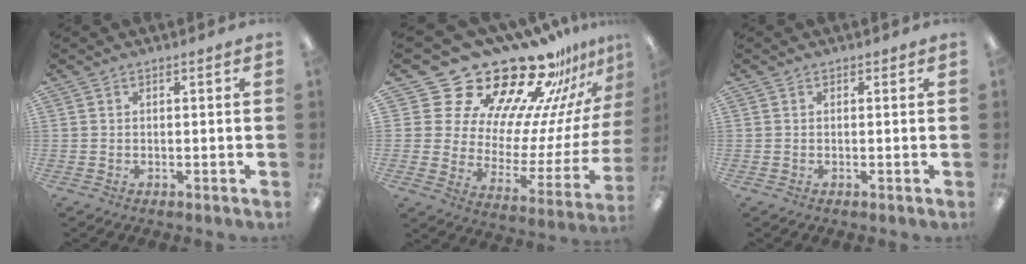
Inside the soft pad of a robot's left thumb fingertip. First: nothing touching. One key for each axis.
{"total": 27.5, "fx": 21.5, "fy": 13.3, "fz": 10.7, "tx": -0.141, "ty": -0.184, "tz": 0.393}
{"total": 0.0}